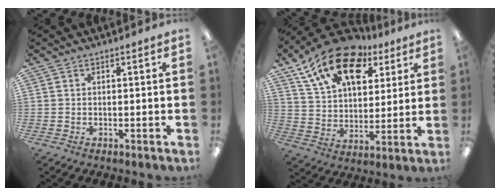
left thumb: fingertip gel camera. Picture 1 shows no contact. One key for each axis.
{"total": 18.0, "fx": 10.9, "fy": 10.2, "fz": 10.1, "tx": -0.176, "ty": -0.048, "tz": 0.196}